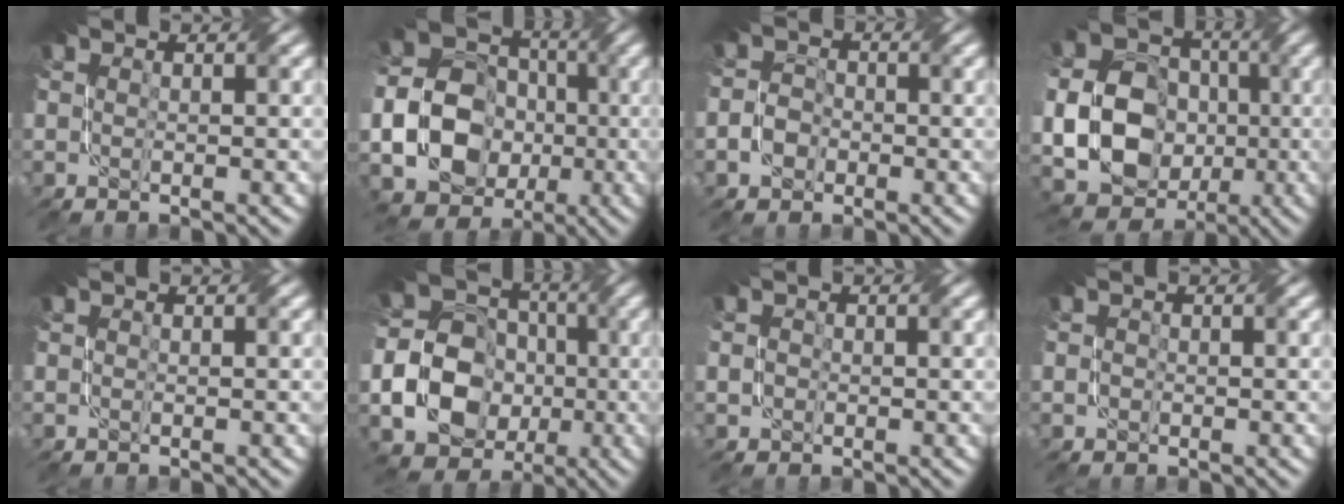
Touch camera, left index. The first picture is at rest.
{"total": 15.5, "force": [-4.2, 13.4, 6.6], "torque": [-0.135, -0.024, -0.094]}
{"total": 2.1, "force": [-1.6, 1.2, 0.7], "torque": [-0.005, -0.001, -0.040]}
{"total": 14.4, "force": [-2.5, 12.0, 7.5], "torque": [-0.155, -0.021, -0.055]}
{"total": 0.0}
{"total": 13.2, "force": [-3.8, 11.3, 5.7], "torque": [-0.109, -0.020, -0.086]}
{"total": 1.0, "force": [-0.6, 0.7, 0.3], "torque": [-0.004, -0.001, -0.016]}
{"total": 0.7, "force": [-0.4, 0.5, 0.1], "torque": [-0.003, -0.005, -0.012]}